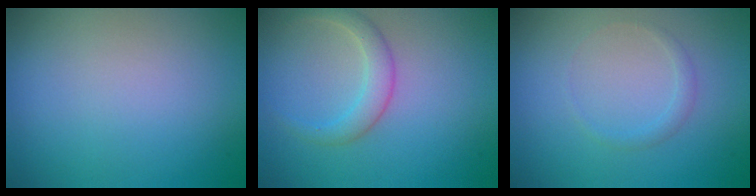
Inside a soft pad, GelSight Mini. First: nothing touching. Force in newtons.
{"total": 2.3, "press": 2.3, "slide": 0.1}
{"total": 0.9, "press": 0.9, "slide": 0.1}